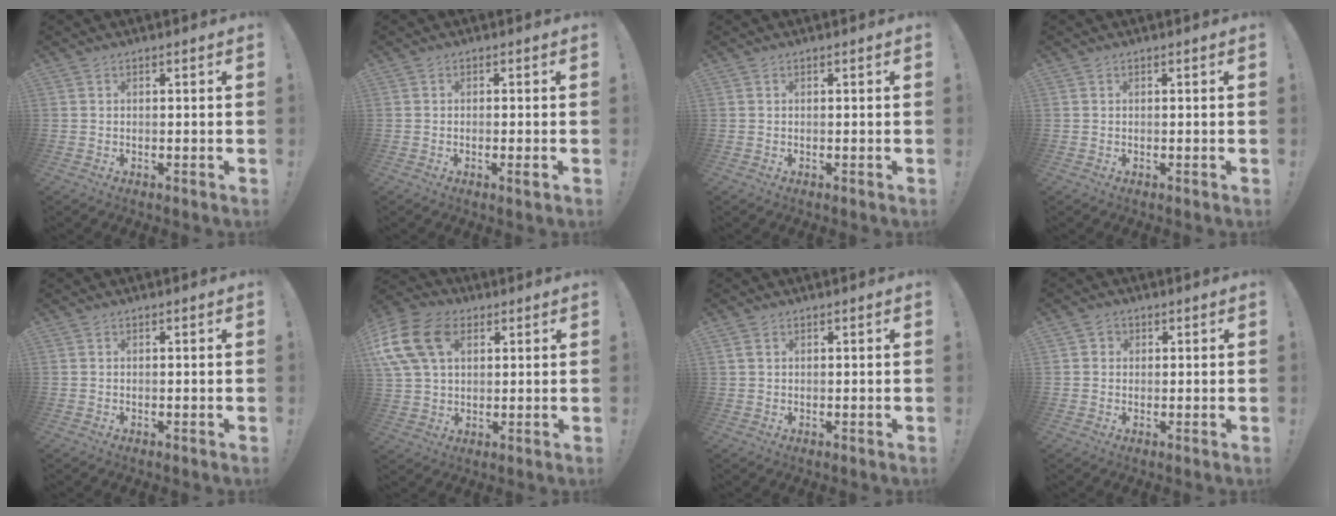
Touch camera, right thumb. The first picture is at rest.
{"total": 2.1, "force": [-0.9, -0.2, 1.9], "torque": [-0.038, 0.001, -0.014]}
{"total": 0.0}
{"total": 0.0}
{"total": 0.0}
{"total": 16.8, "force": [5.8, 11.6, 10.6], "torque": [-0.222, -0.017, 0.111]}
{"total": 1.8, "force": [1.0, 1.1, 1.0], "torque": [-0.028, 0.007, 0.022]}
{"total": 2.1, "force": [0.4, 2.1, 0.4], "torque": [-0.002, 0.003, 0.007]}